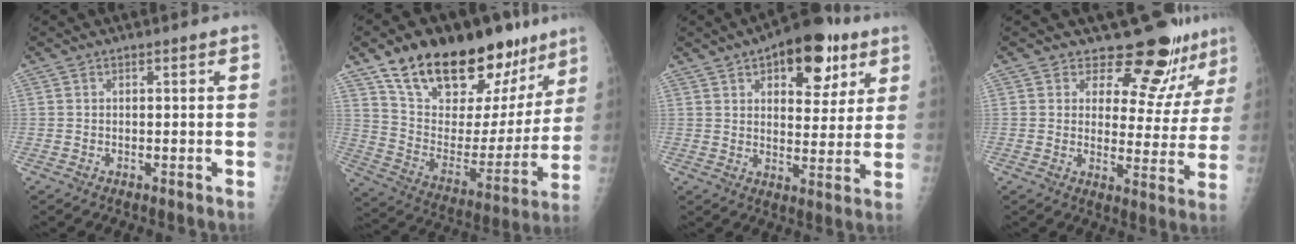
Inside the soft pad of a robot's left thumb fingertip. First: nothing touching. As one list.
[{"total": 28.2, "force": [19.3, 12.9, 16.1], "torque": [-0.207, -0.067, 0.309]}, {"total": 15.3, "force": [7.9, 7.7, 10.6], "torque": [-0.097, -0.022, 0.110]}, {"total": 12.2, "force": [10.9, 4.5, 3.0], "torque": [0.003, -0.087, 0.130]}]